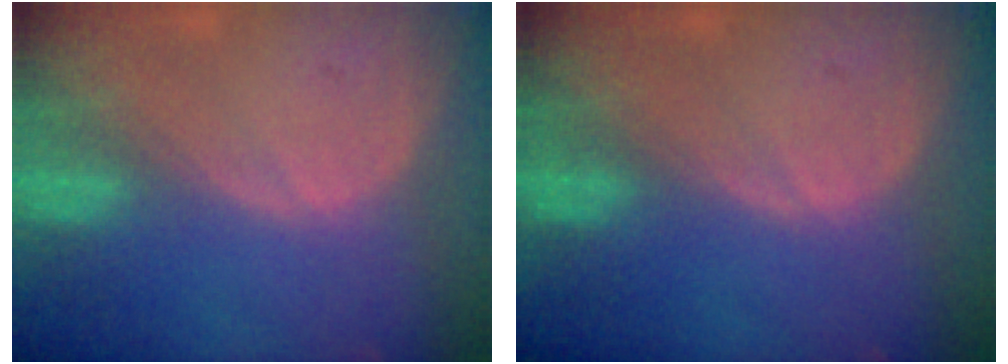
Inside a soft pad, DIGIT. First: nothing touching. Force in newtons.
{"total": 0.0}